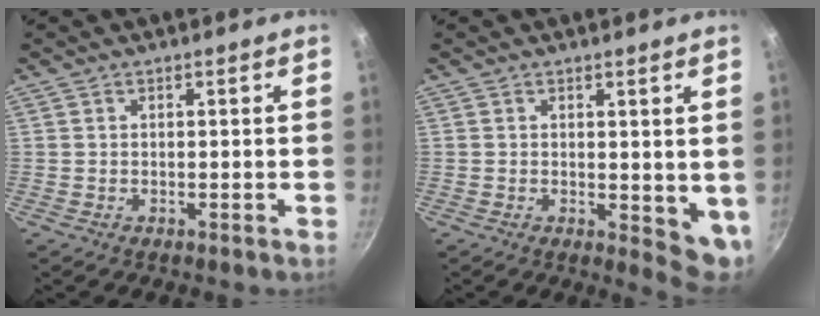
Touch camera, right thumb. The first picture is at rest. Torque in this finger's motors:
{"motor_torque": [-0.36, 0.50, -0.14, -0.21, 0.12]}